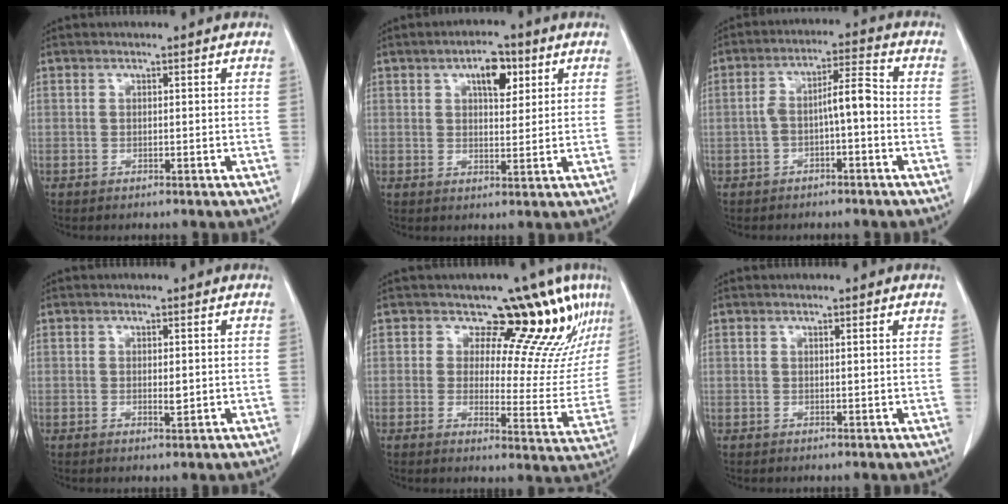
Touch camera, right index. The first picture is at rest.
{"total": 5.7, "force": [2.7, 2.4, 4.4], "torque": [-0.071, 0.007, 0.041]}
{"total": 6.1, "force": [-1.3, 1.4, 5.8], "torque": [-0.106, 0.029, -0.022]}
{"total": 1.4, "force": [-0.1, 0.4, 1.3], "torque": [-0.022, -0.003, 0.000]}
{"total": 14.4, "force": [10.6, 4.8, 8.5], "torque": [-0.085, -0.039, 0.107]}
{"total": 1.0, "force": [0.6, -0.1, 0.8], "torque": [-0.014, 0.001, 0.009]}